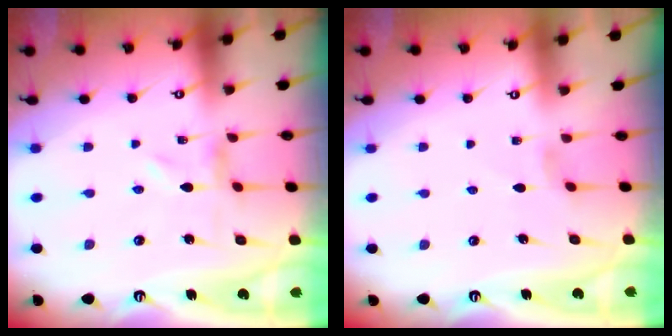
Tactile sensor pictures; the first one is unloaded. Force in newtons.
{"total": 0.0}